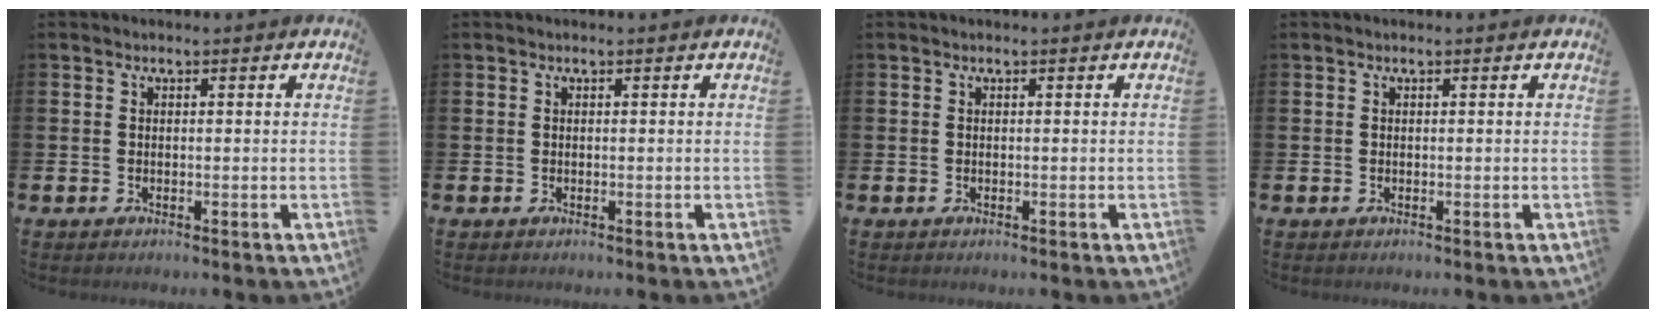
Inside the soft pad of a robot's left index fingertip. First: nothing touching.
{"total": 0.0}
{"total": 0.0}
{"total": 0.0}